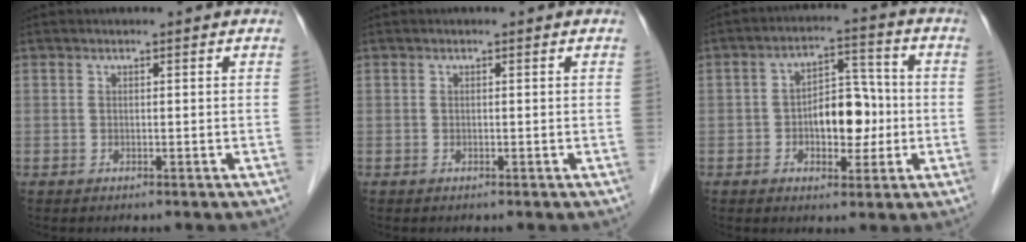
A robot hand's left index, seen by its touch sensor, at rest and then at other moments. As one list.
[{"total": 0.0}, {"total": 8.1, "force": [-1.3, 4.4, 6.8], "torque": [-0.110, 0.024, -0.016]}]